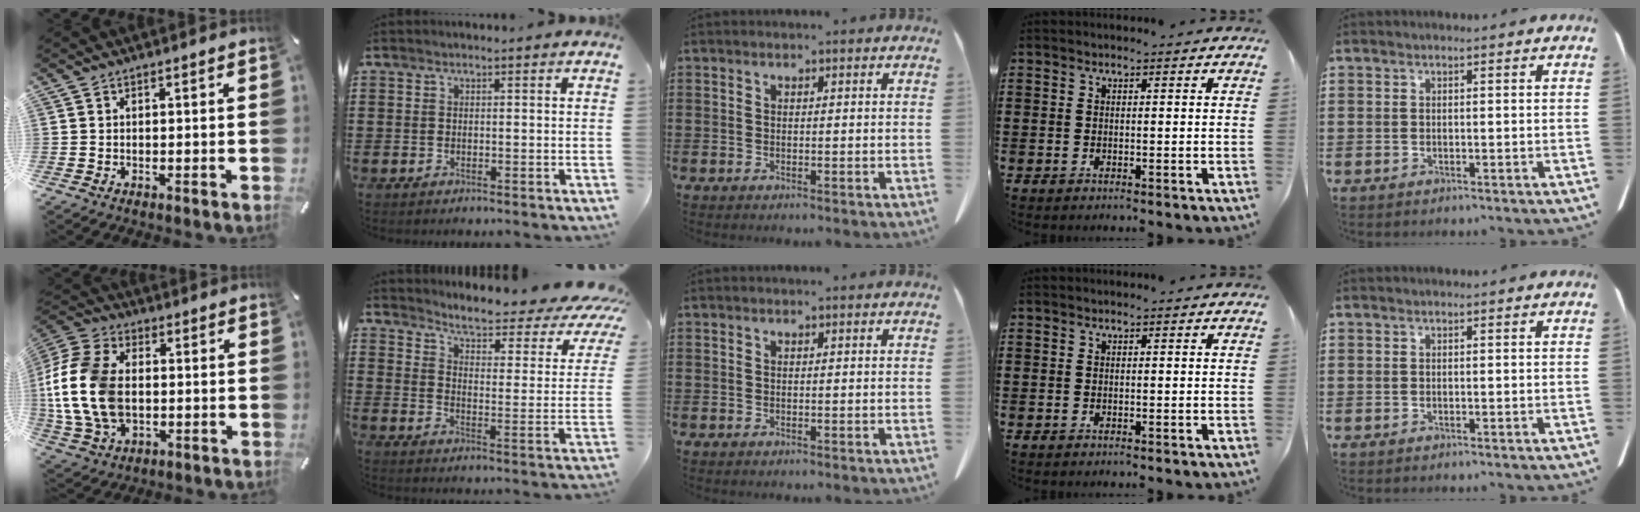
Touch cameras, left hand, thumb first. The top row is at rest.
{"thumb": {"total": 18.4, "force": [-1.0, 13.1, 13.0], "torque": [-0.305, 0.002, -0.019]}, "index": {"total": 4.7, "force": [3.6, 0.6, 3.0], "torque": [-0.077, -0.030, 0.052]}}